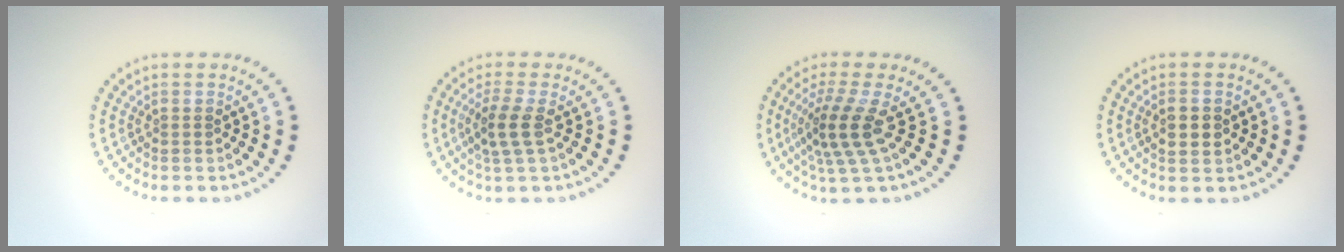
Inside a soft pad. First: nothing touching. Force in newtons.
{"total": 2.7, "press": 2.4, "slide": 1.3}
{"total": 4.1, "press": 2.9, "slide": 2.8}
{"total": 1.8, "press": 1.8, "slide": 0.3}